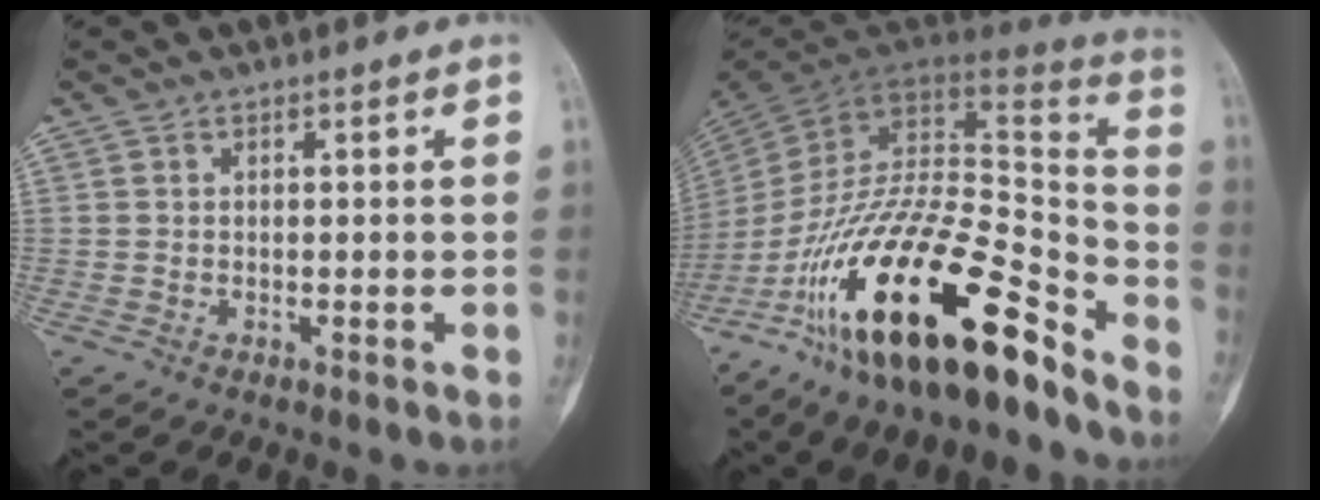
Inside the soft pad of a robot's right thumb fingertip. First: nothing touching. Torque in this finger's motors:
{"motor_torque": [1.96, 1.61, 1.37, -1.41, 0.38]}